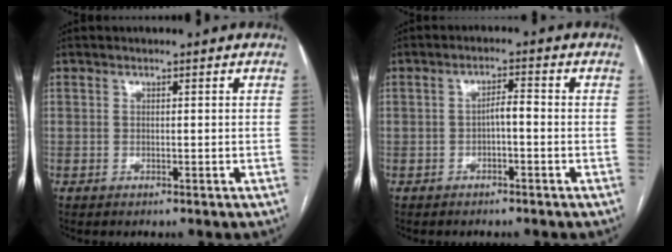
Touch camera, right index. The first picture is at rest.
{"total": 2.3, "force": [-0.7, 0.5, 2.2], "torque": [-0.034, 0.008, -0.012]}